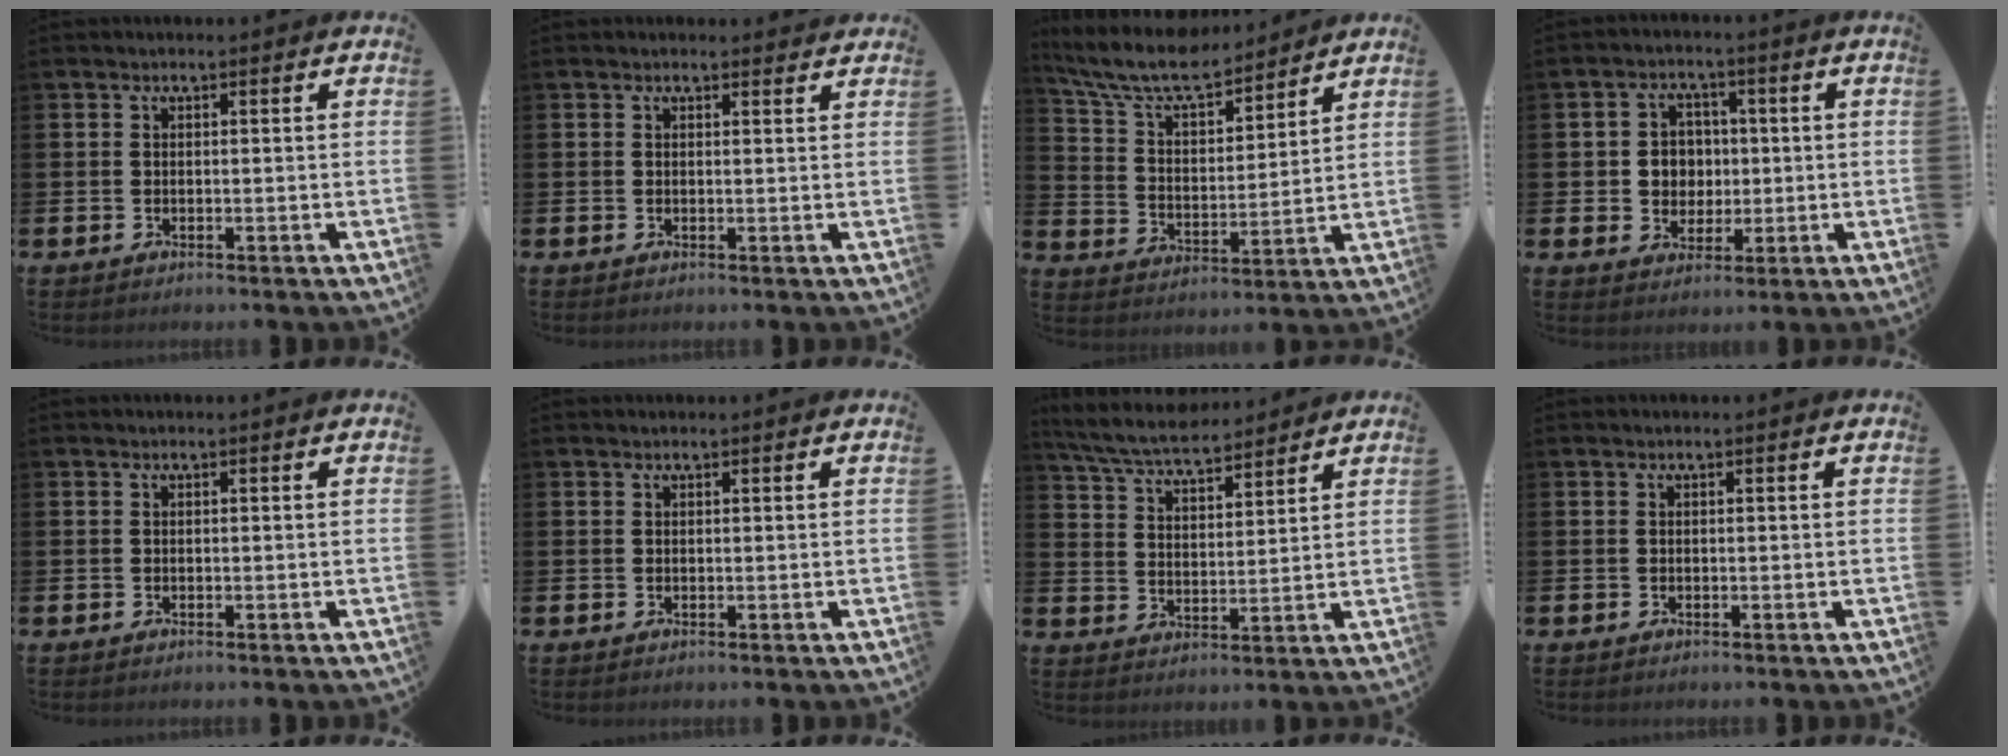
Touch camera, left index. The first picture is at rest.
{"total": 0.7, "force": [0.7, 0.3, 0.1], "torque": [0.006, -0.001, 0.011]}
{"total": 8.9, "force": [8.1, 1.9, 3.2], "torque": [-0.102, -0.046, 0.144]}
{"total": 4.4, "force": [0.7, 4.2, 1.1], "torque": [-0.025, 0.009, 0.005]}
{"total": 0.0}
{"total": 0.0}
{"total": 6.7, "force": [6.4, 1.1, 1.8], "torque": [-0.064, -0.031, 0.115]}
{"total": 0.0}